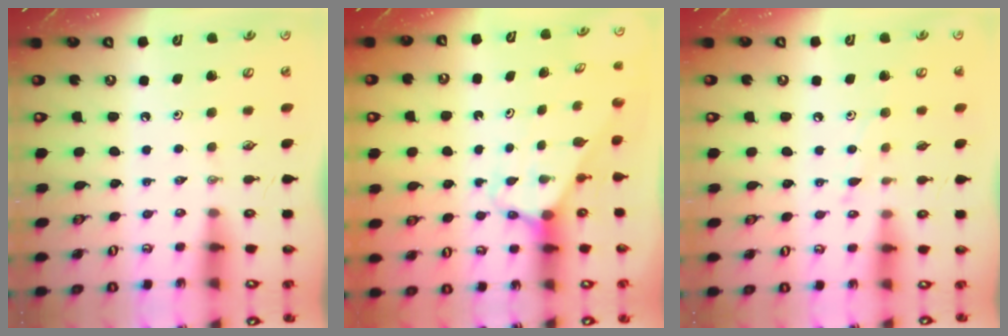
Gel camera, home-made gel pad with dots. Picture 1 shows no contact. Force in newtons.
{"total": 2.7, "press": 2.7, "slide": 0.1}
{"total": 6.3, "press": 6.3, "slide": 0.7}